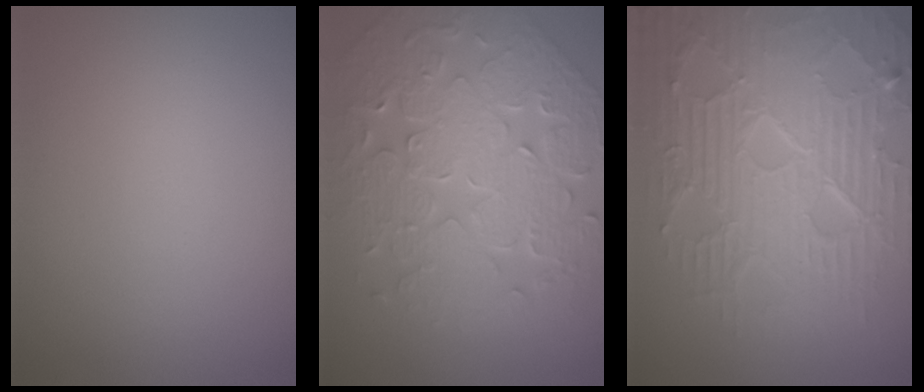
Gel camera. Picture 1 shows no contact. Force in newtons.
{"total": 9.3, "press": 6.8, "slide": 6.3}
{"total": 10.5, "press": 6.8, "slide": 8.0}